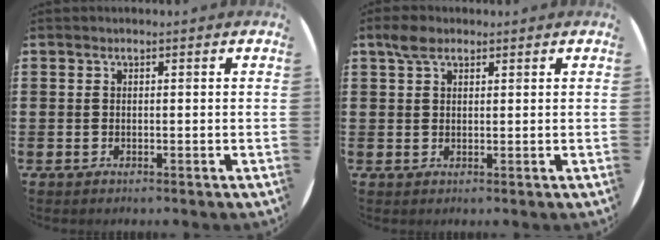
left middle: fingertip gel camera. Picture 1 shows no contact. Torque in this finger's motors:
{"motor_torque": [0.73, -0.57, 0.07, 0.02]}